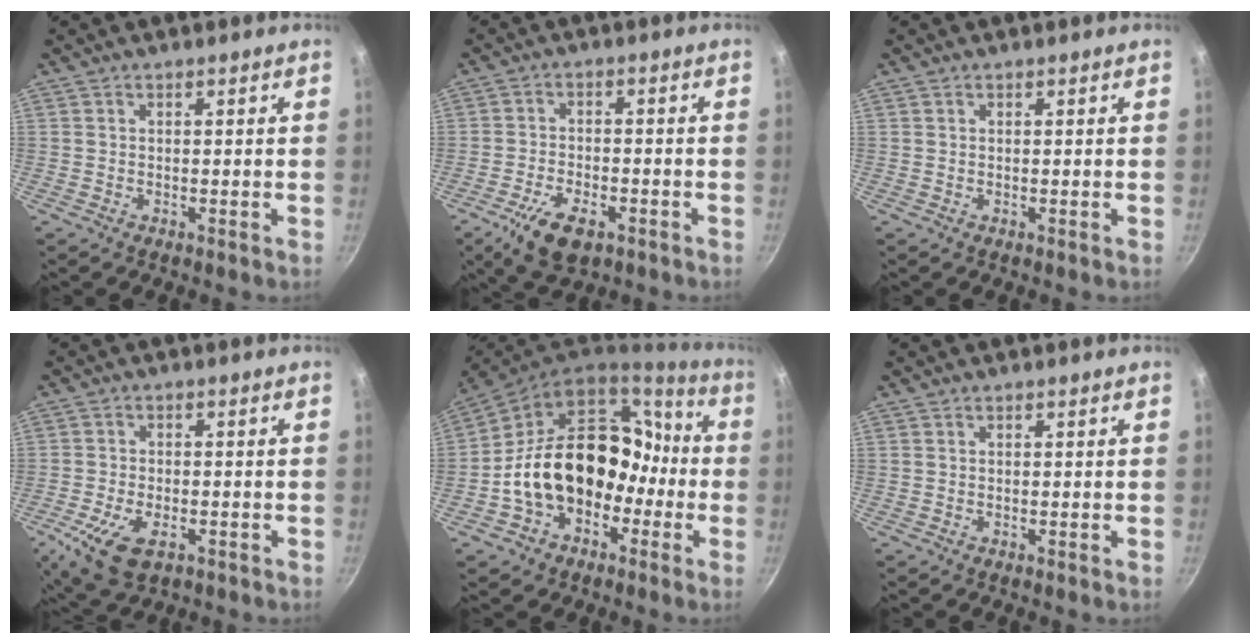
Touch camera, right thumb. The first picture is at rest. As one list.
[{"total": 9.1, "force": [-4.8, 4.5, 6.4], "torque": [-0.113, 0.015, -0.080]}, {"total": 0.0}, {"total": 9.5, "force": [-3.8, 5.2, 7.0], "torque": [-0.132, -0.002, -0.064]}, {"total": 21.0, "force": [-4.3, 15.8, 13.2], "torque": [-0.166, 0.082, -0.062]}, {"total": 0.0}]